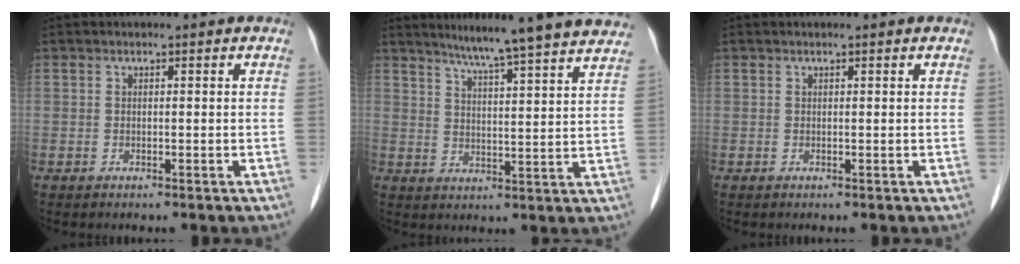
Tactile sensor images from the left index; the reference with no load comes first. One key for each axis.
{"total": 16.6, "fx": 14.7, "fy": -0.1, "fz": 7.8, "tx": -0.115, "ty": -0.011, "tz": 0.188}
{"total": 1.0, "fx": 0.9, "fy": 0.0, "fz": 0.4, "tx": -0.010, "ty": 0.008, "tz": 0.011}